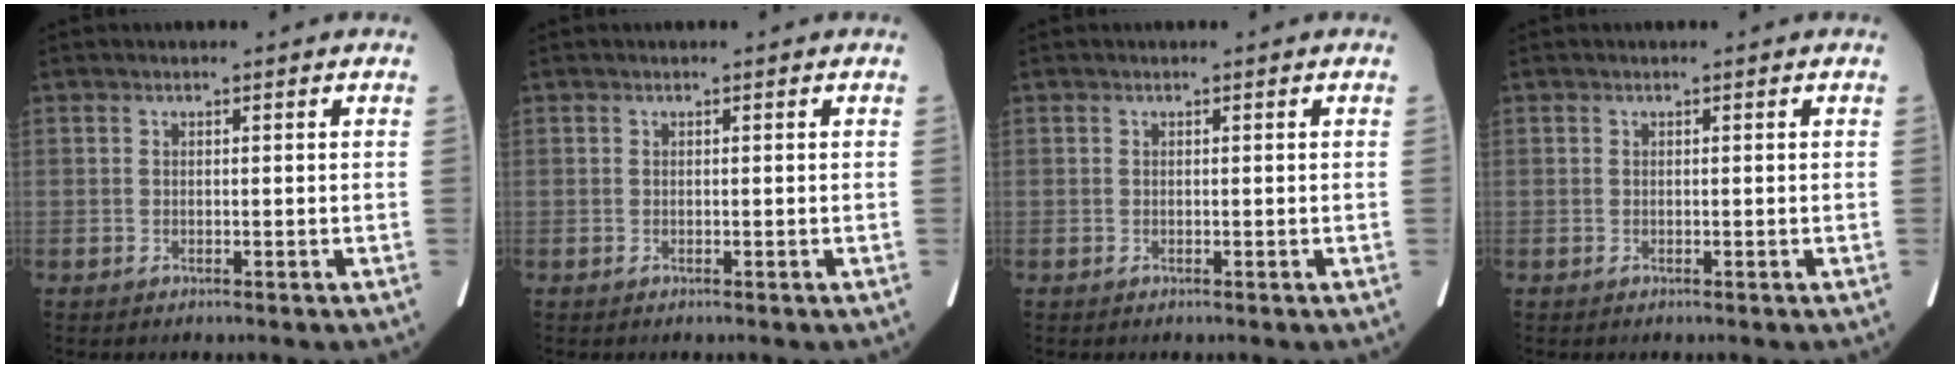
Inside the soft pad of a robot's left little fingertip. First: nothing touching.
{"total": 0.0}
{"total": 0.0}
{"total": 0.0}